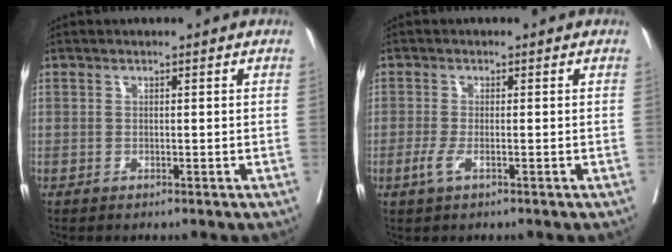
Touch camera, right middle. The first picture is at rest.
{"total": 2.1, "force": [-0.9, 0.5, 1.8], "torque": [-0.043, -0.005, -0.018]}